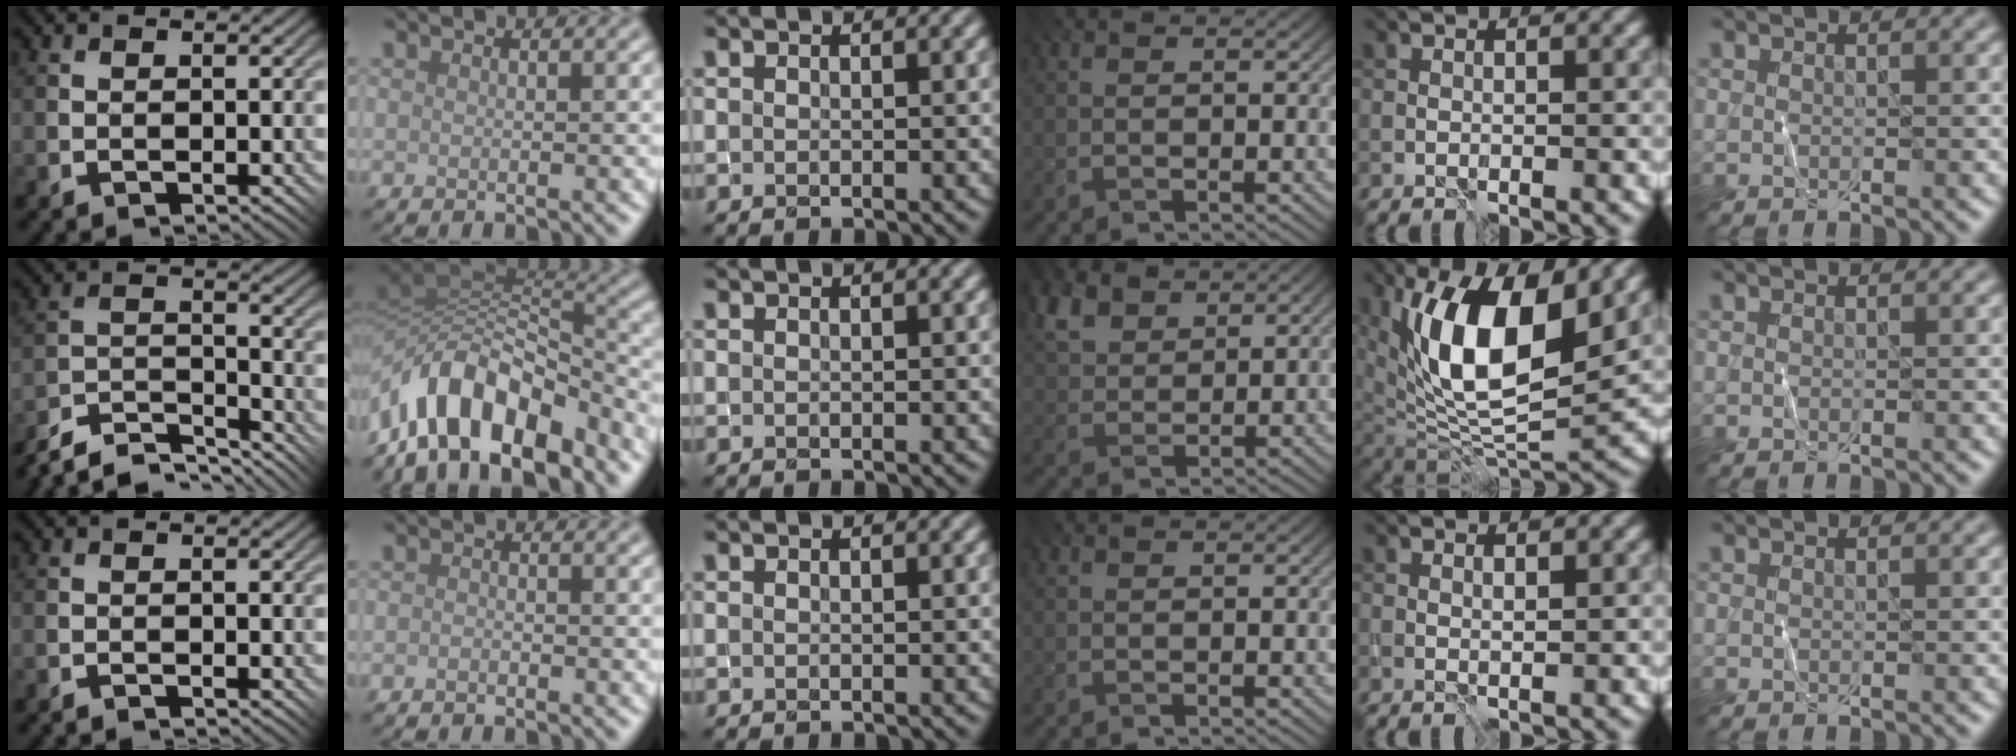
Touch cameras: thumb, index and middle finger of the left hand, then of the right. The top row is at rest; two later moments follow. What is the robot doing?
{"motion": "fold", "object": "shorts"}